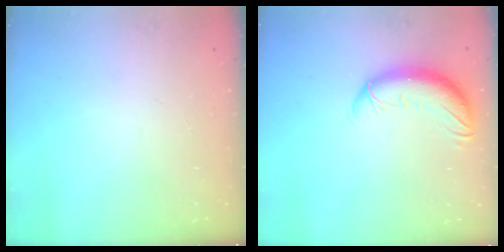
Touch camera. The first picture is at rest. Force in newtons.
{"total": 11.2, "press": 10.9, "slide": 2.4}